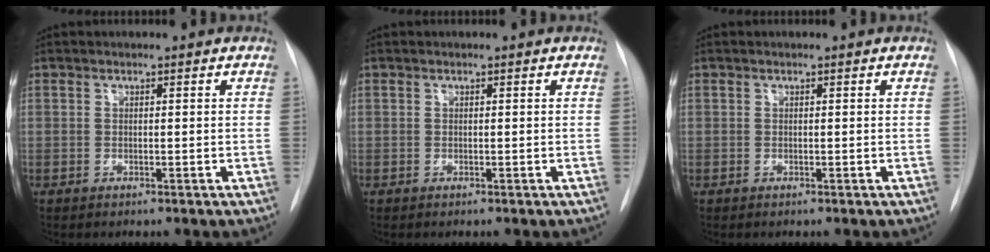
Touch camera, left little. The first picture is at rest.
{"total": 0.0}
{"total": 0.0}